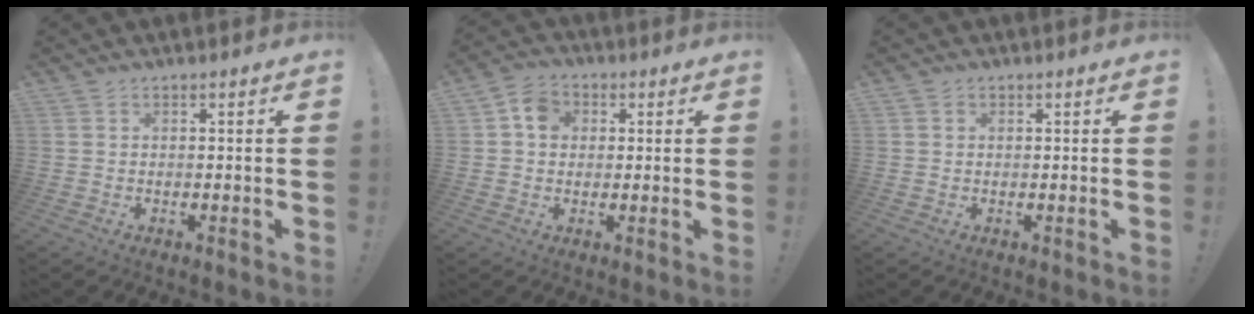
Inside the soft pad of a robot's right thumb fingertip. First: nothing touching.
{"total": 7.0, "force": [1.6, 5.9, 3.4], "torque": [-0.052, 0.009, 0.032]}
{"total": 0.8, "force": [0.4, 0.7, 0.1], "torque": [0.003, 0.001, 0.006]}